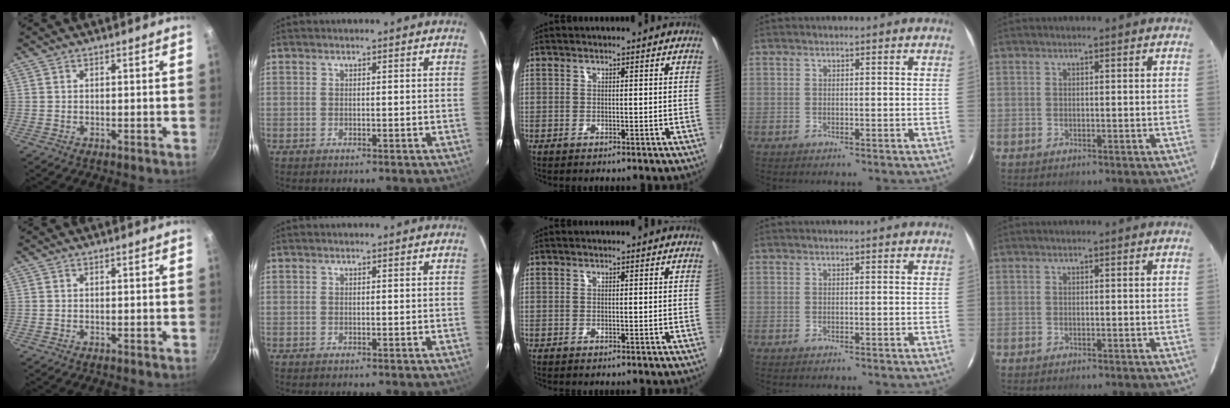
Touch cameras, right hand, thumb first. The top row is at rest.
{}